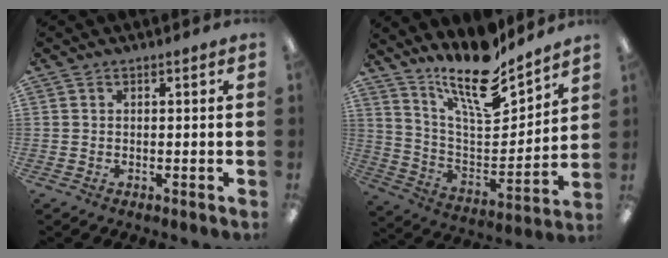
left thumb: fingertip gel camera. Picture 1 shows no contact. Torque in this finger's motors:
{"motor_torque": [0.22, 0.14, 1.40, -1.37, 0.30]}